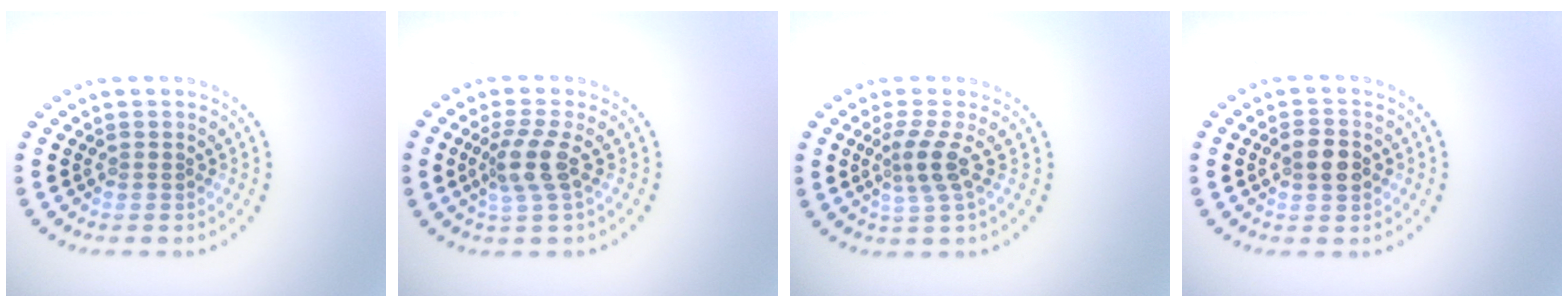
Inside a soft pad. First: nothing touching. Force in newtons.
{"total": 2.8, "press": 2.1, "slide": 1.9}
{"total": 2.6, "press": 1.8, "slide": 1.8}
{"total": 2.7, "press": 2.7, "slide": 0.2}